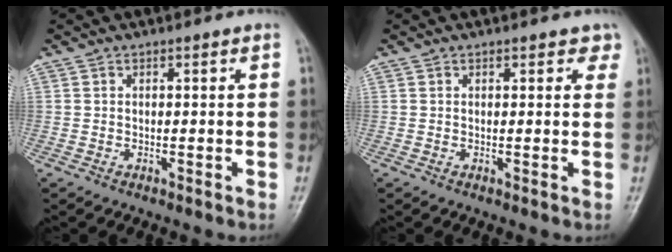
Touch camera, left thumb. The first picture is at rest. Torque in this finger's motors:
{"motor_torque": [-0.05, 0.04, -0.05, 0.05, 0.04]}